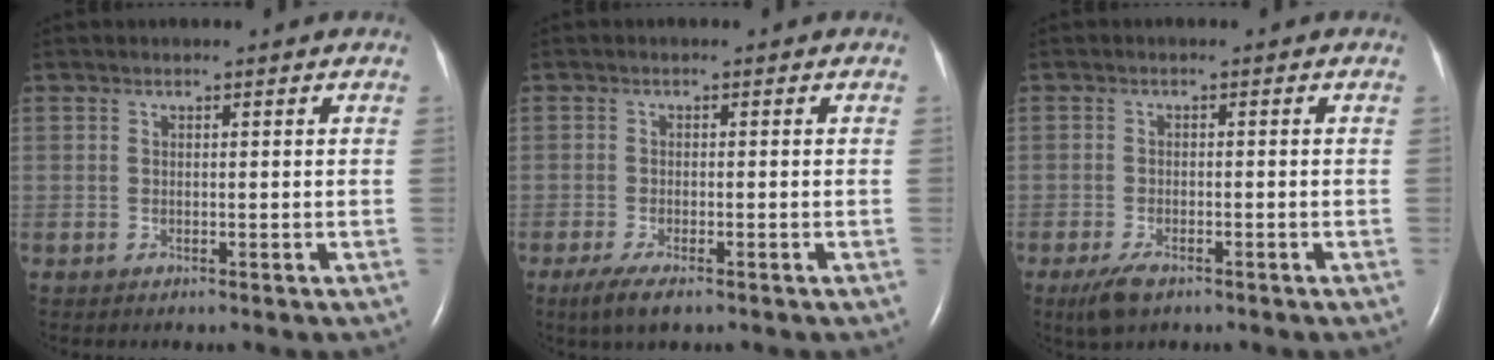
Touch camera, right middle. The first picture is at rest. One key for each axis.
{"total": 4.0, "fx": -2.6, "fy": 0.9, "fz": 2.8, "tx": -0.060, "ty": -0.010, "tz": -0.044}
{"total": 3.6, "fx": -2.4, "fy": 1.3, "fz": 2.4, "tx": -0.056, "ty": -0.007, "tz": -0.040}